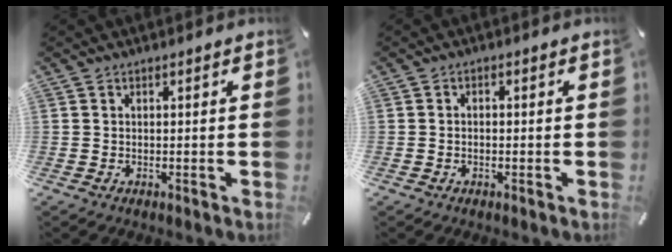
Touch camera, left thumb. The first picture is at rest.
{"total": 1.1, "force": [-0.6, 0.6, 0.7], "torque": [-0.014, 0.002, -0.012]}